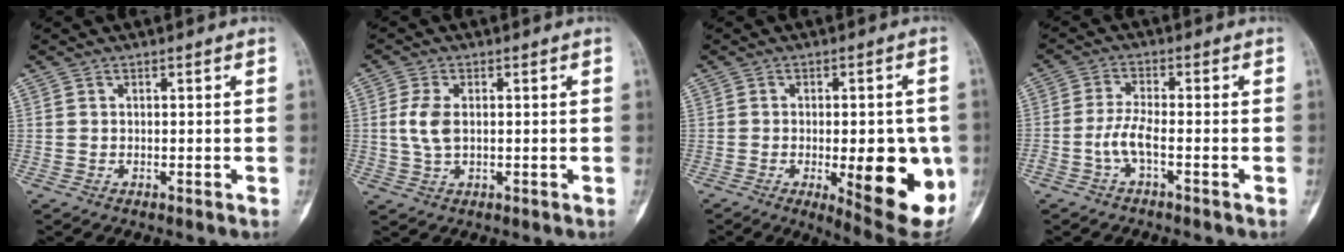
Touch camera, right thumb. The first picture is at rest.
{"total": 4.7, "force": [0.4, 2.6, 3.8], "torque": [-0.086, 0.002, 0.006]}
{"total": 16.9, "force": [-3.6, 6.0, 15.4], "torque": [-0.161, -0.013, -0.028]}
{"total": 4.0, "force": [-1.7, 0.9, 3.5], "torque": [-0.081, 0.014, -0.036]}